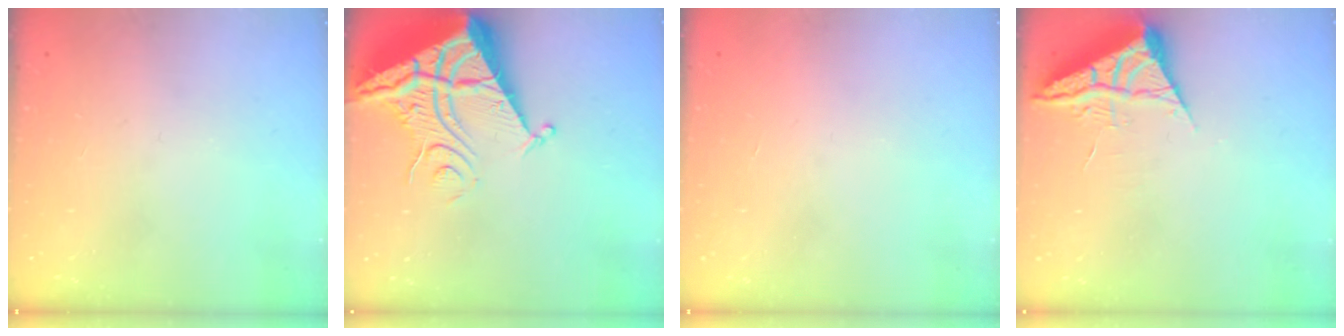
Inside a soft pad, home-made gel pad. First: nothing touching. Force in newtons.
{"total": 12.7, "press": 12.6, "slide": 1.2}
{"total": 1.6, "press": 1.5, "slide": 0.1}
{"total": 6.3, "press": 6.3, "slide": 0.9}